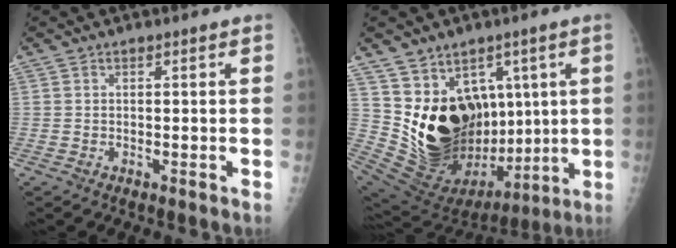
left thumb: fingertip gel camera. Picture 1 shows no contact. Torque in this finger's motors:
{"motor_torque": [1.34, 1.34, 0.48, -0.47, 0.13]}